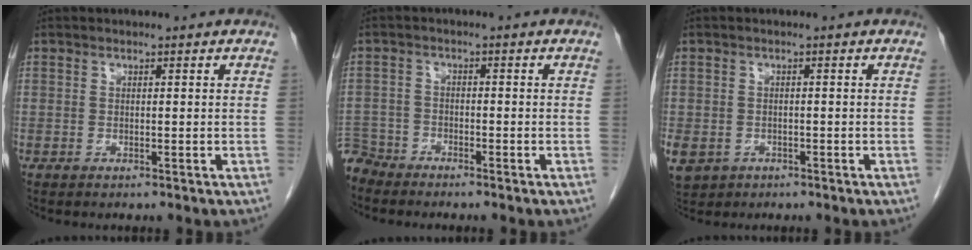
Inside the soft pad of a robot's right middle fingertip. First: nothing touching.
{"total": 4.6, "force": [-4.4, 1.2, -0.6], "torque": [0.014, -0.007, -0.089]}
{"total": 9.0, "force": [-3.8, 7.5, 3.2], "torque": [-0.102, -0.003, -0.052]}